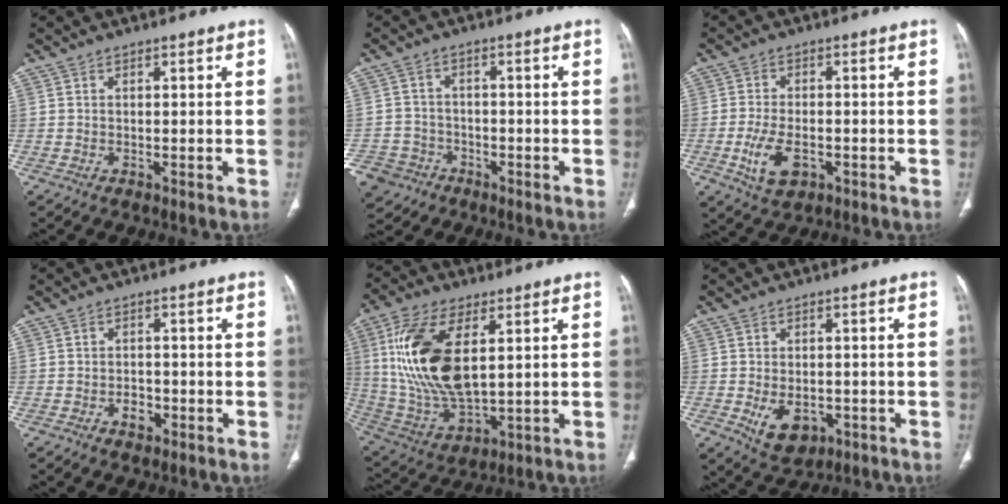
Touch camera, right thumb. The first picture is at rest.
{"total": 8.9, "force": [-4.9, 7.1, 2.2], "torque": [-0.054, 0.028, -0.083]}
{"total": 7.2, "force": [-2.3, 4.2, 5.4], "torque": [-0.102, 0.006, -0.035]}
{"total": 2.7, "force": [-1.2, 1.9, 1.4], "torque": [-0.010, 0.011, -0.017]}
{"total": 20.1, "force": [4.7, 9.9, 16.8], "torque": [-0.344, -0.020, 0.097]}
{"total": 6.6, "force": [-1.9, 4.5, 4.5], "torque": [-0.059, 0.002, -0.016]}